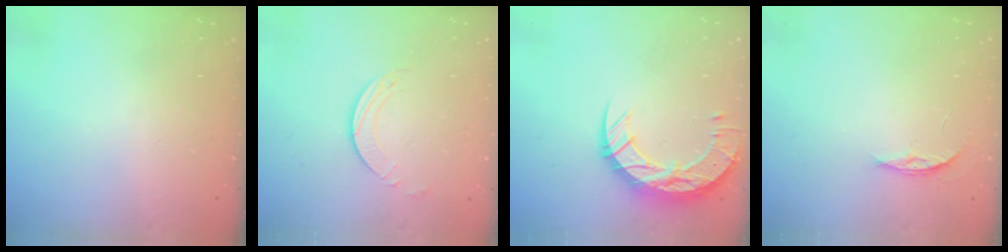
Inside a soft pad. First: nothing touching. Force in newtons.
{"total": 2.0, "press": 1.9, "slide": 0.3}
{"total": 16.5, "press": 16.4, "slide": 1.2}
{"total": 3.5, "press": 3.5, "slide": 0.4}